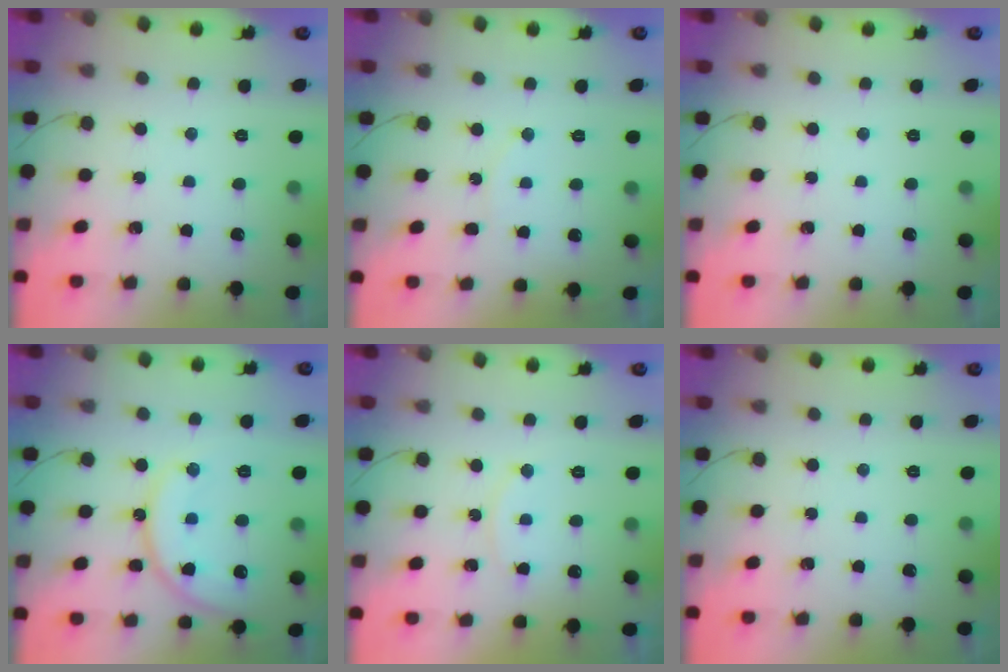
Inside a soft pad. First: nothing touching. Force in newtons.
{"total": 5.1, "press": 4.7, "slide": 2.2}
{"total": 0.0}
{"total": 14.6, "press": 14.5, "slide": 1.3}
{"total": 6.1, "press": 6.1, "slide": 0.2}
{"total": 0.0}